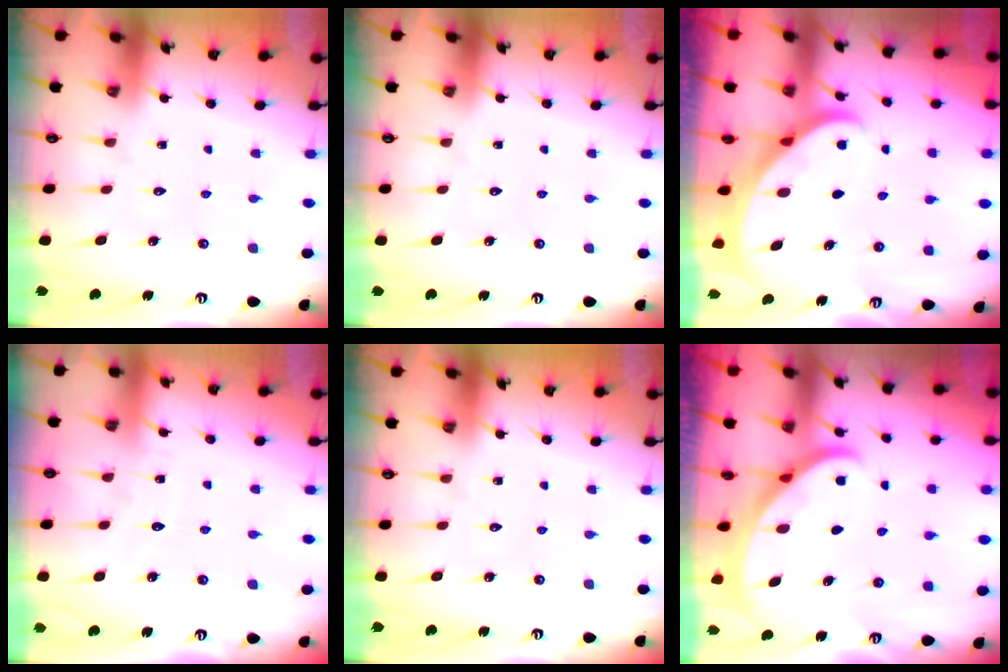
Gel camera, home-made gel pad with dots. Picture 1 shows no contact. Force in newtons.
{"total": 0.0}
{"total": 2.2, "press": 2.2, "slide": 0.3}
{"total": 2.9, "press": 2.9, "slide": 0.4}
{"total": 0.0}
{"total": 2.7, "press": 2.7, "slide": 0.1}